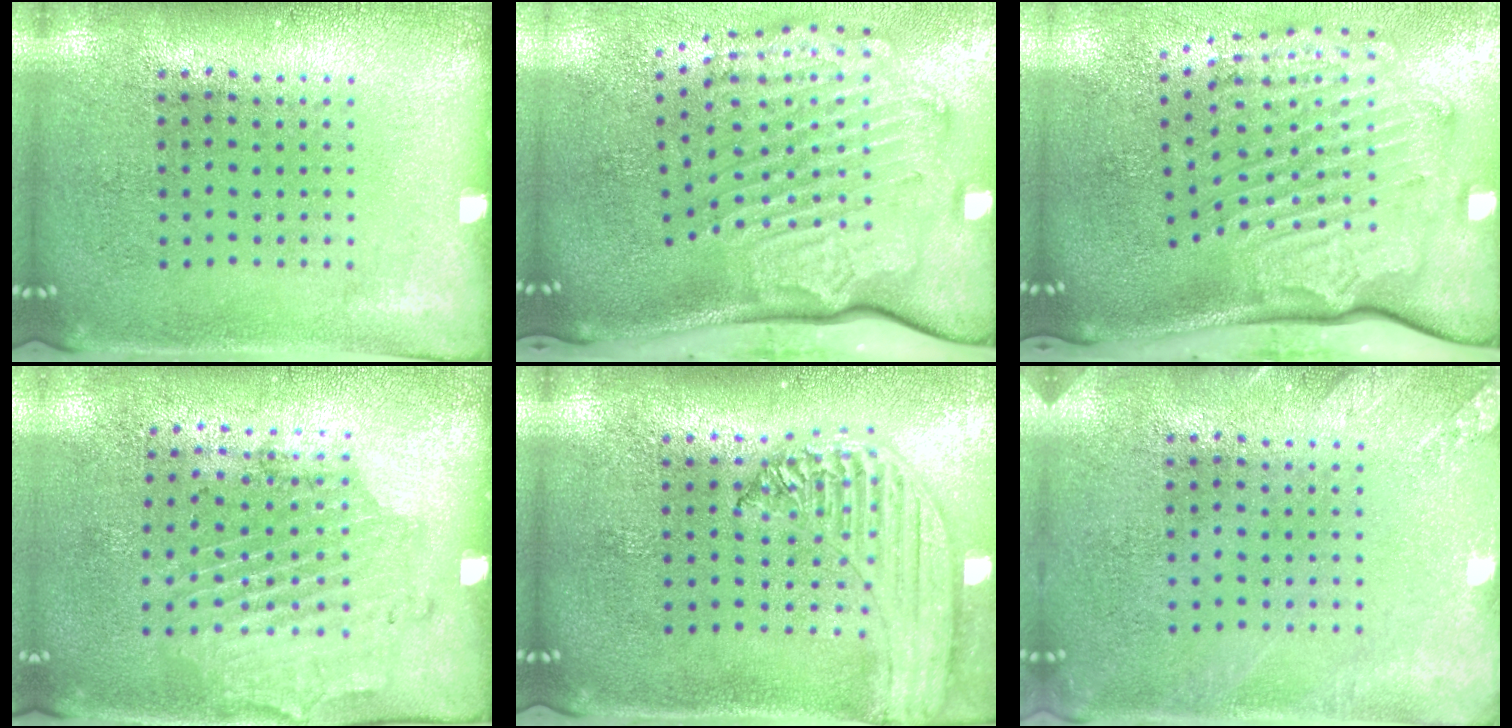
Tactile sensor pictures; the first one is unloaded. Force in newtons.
{"total": 3.6, "press": 2.4, "slide": 2.6}
{"total": 2.8, "press": 2.3, "slide": 1.7}
{"total": 1.7, "press": 1.2, "slide": 1.2}
{"total": 1.5, "press": 1.4, "slide": 0.3}
{"total": 1.9, "press": 1.8, "slide": 0.2}